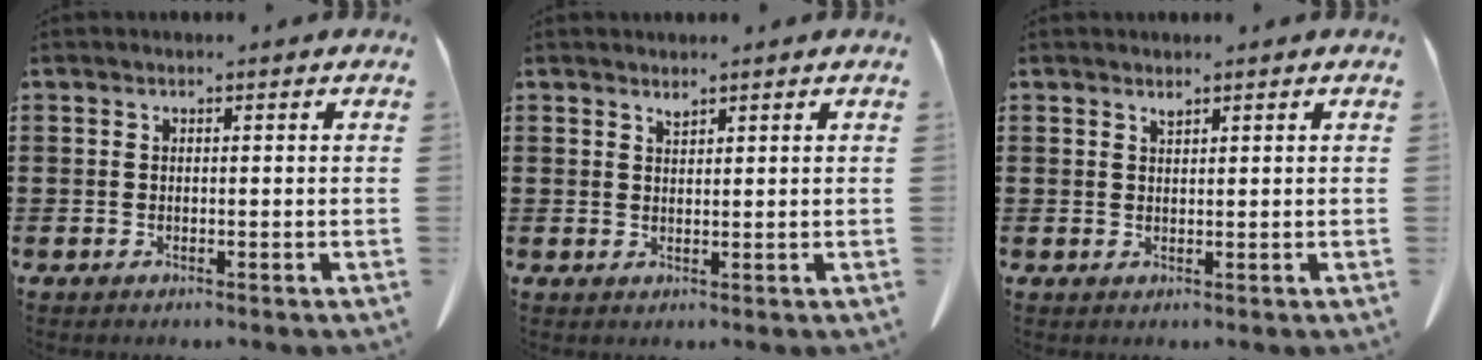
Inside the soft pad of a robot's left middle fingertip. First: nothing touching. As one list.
[{"total": 1.1, "force": [1.1, 0.1, 0.3], "torque": [-0.007, -0.002, 0.021]}, {"total": 0.9, "force": [0.8, 0.1, 0.4], "torque": [-0.010, -0.002, 0.015]}]